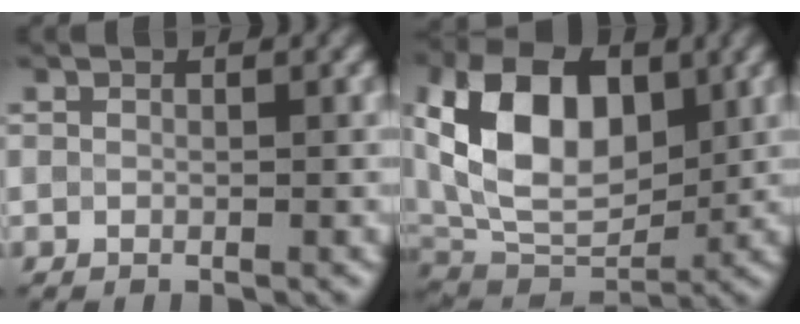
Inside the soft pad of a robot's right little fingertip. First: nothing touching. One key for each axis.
{"total": 11.6, "fx": 2.7, "fy": 7.1, "fz": 8.7, "tx": -0.166, "ty": 0.016, "tz": 0.043}